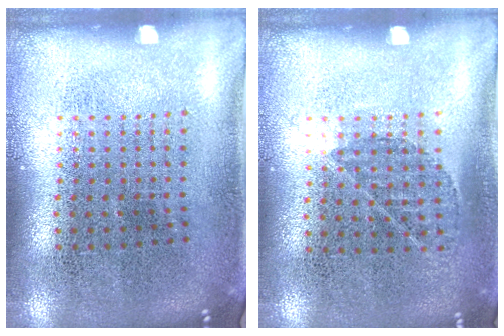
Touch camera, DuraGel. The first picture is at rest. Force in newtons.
{"total": 0.8, "press": 0.6, "slide": 0.5}